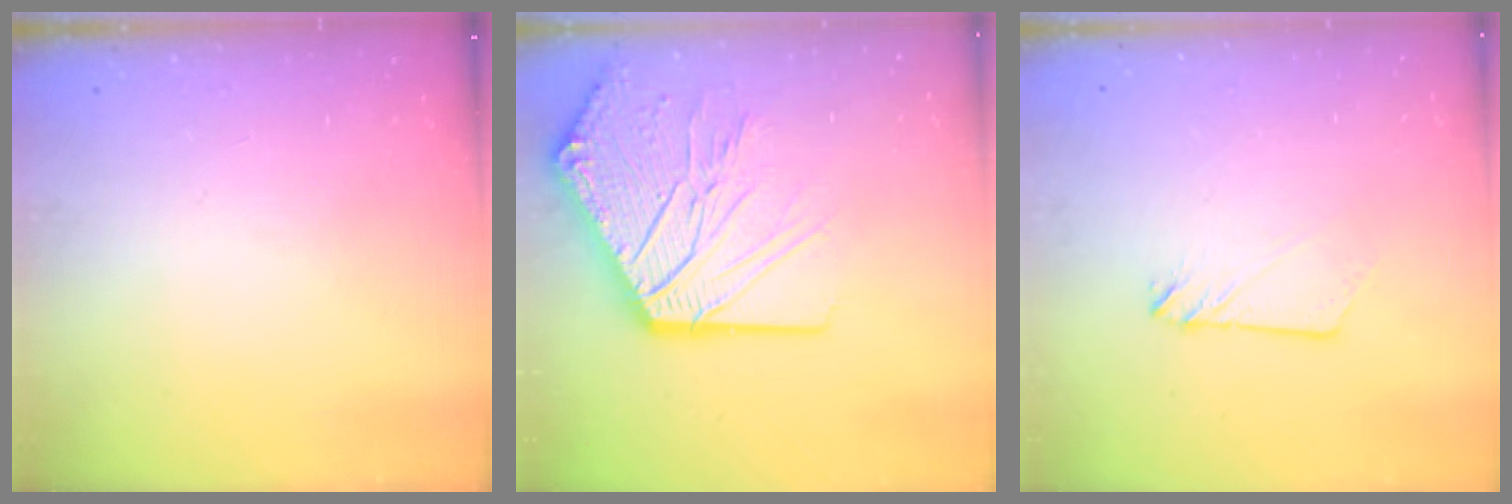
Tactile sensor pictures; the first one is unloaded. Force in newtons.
{"total": 23.5, "press": 23.2, "slide": 3.9}
{"total": 2.4, "press": 2.4, "slide": 0.2}